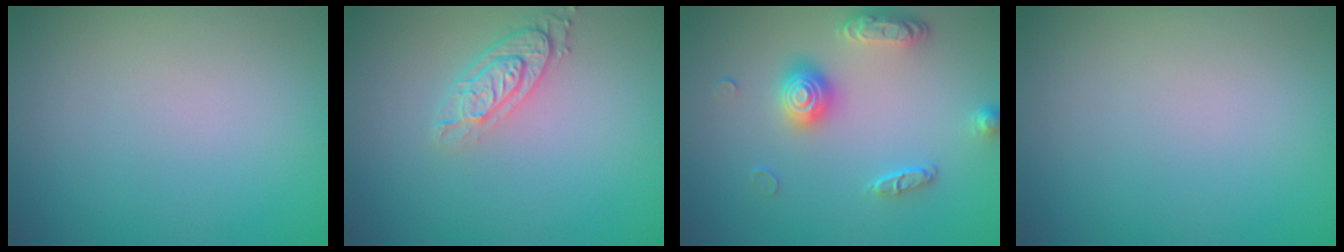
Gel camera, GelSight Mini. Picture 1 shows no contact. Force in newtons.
{"total": 3.0, "press": 2.2, "slide": 2.1}
{"total": 3.4, "press": 3.0, "slide": 1.6}
{"total": 0.0}